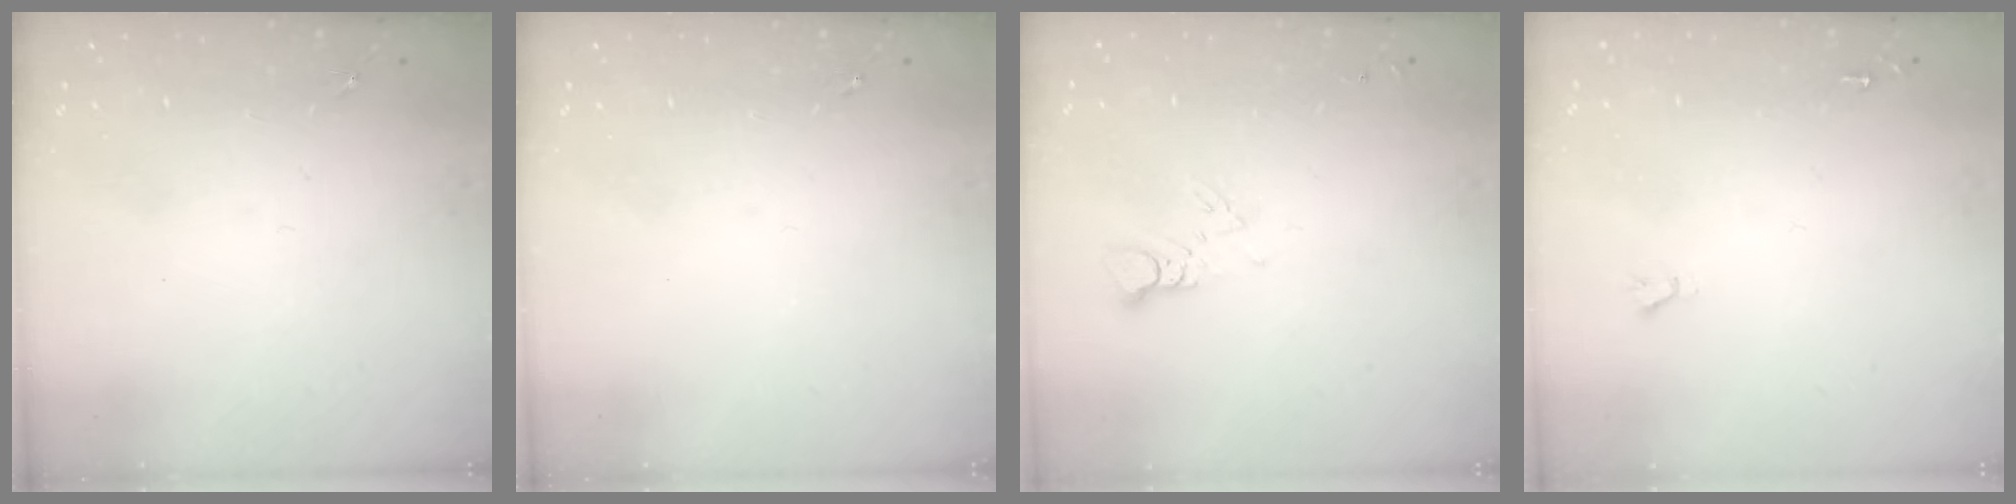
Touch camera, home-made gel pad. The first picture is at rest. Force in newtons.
{"total": 0.0}
{"total": 2.9, "press": 2.9, "slide": 0.2}
{"total": 1.6, "press": 1.6, "slide": 0.1}